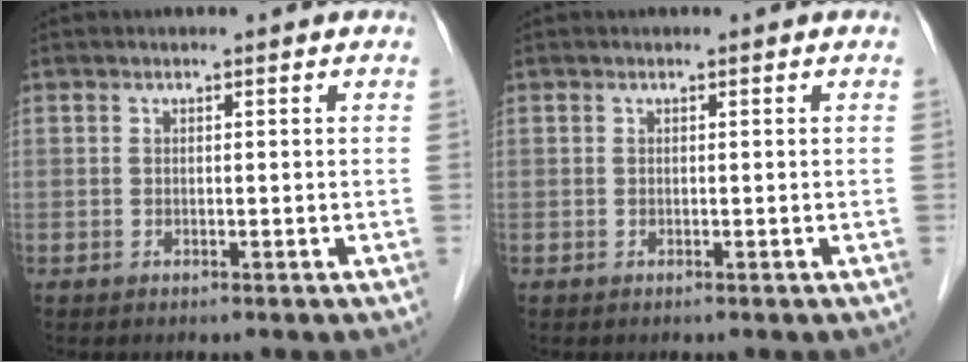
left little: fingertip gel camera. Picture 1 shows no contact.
{"total": 0.0}